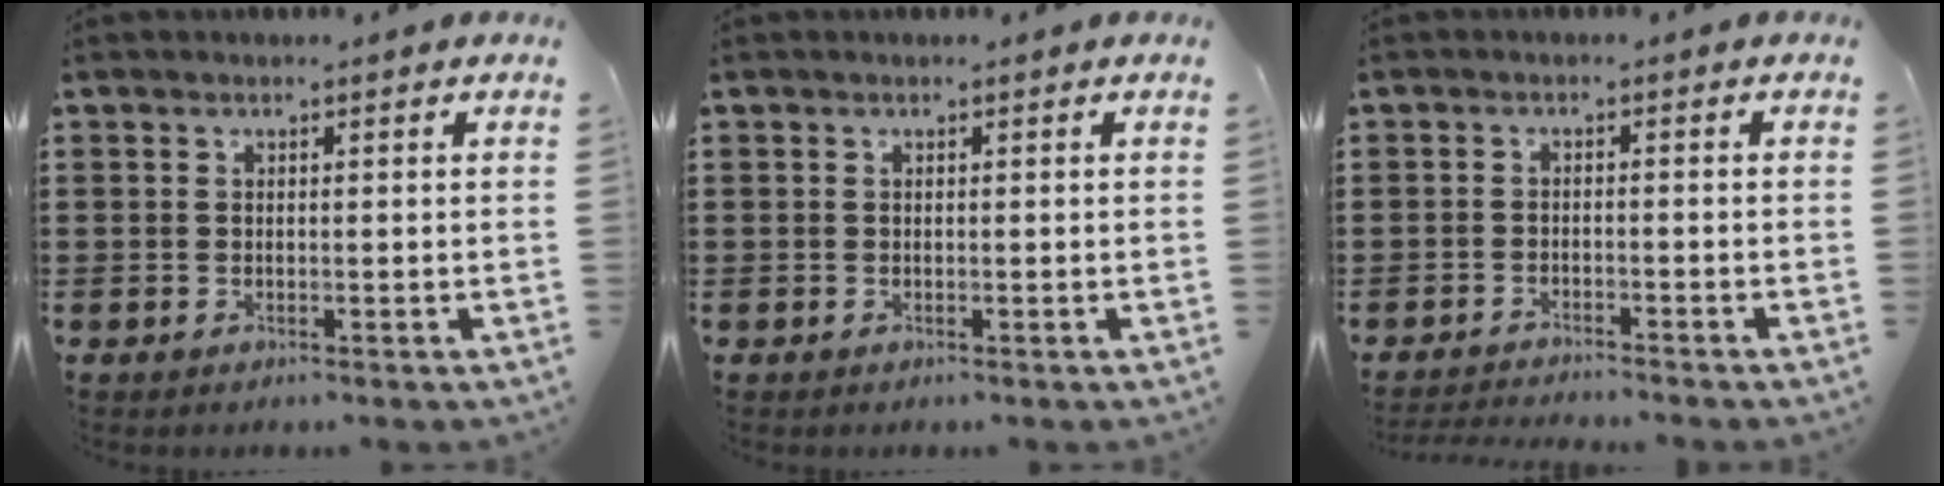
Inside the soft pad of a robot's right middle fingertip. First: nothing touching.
{"total": 0.0}
{"total": 2.2, "force": [-2.2, -0.2, 0.1], "torque": [-0.006, -0.002, -0.045]}